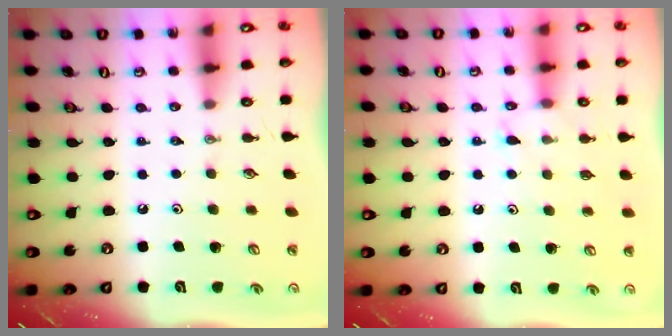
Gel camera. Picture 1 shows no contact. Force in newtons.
{"total": 5.8, "press": 5.7, "slide": 0.5}